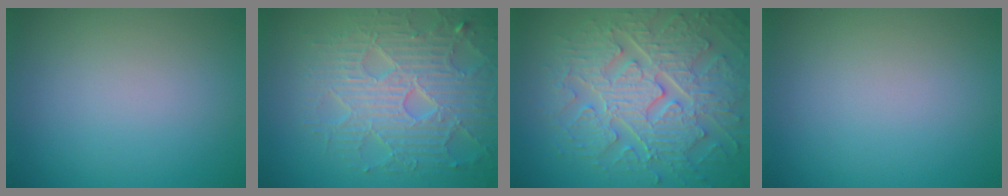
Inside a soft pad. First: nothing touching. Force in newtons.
{"total": 7.4, "press": 5.9, "slide": 4.4}
{"total": 9.1, "press": 6.6, "slide": 6.2}
{"total": 0.0}